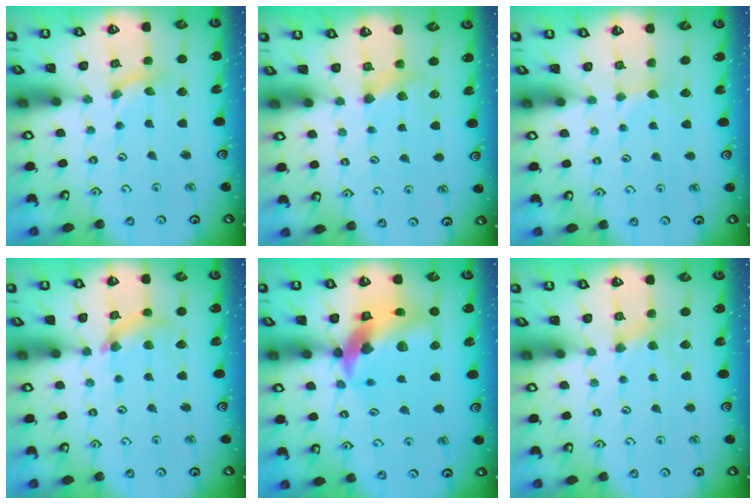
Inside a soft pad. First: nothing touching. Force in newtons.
{"total": 3.5, "press": 3.5, "slide": 0.4}
{"total": 1.3, "press": 1.3, "slide": 0.2}
{"total": 6.7, "press": 6.6, "slide": 0.7}
{"total": 15.6, "press": 15.4, "slide": 2.1}
{"total": 2.9, "press": 2.9, "slide": 0.6}